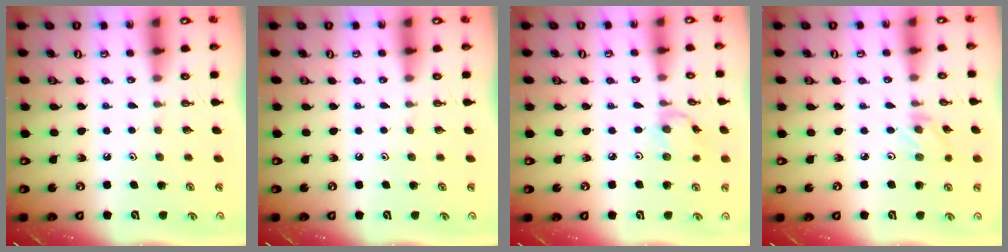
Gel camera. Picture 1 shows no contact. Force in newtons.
{"total": 0.0}
{"total": 2.9, "press": 2.9, "slide": 0.3}
{"total": 1.2, "press": 1.1, "slide": 0.2}